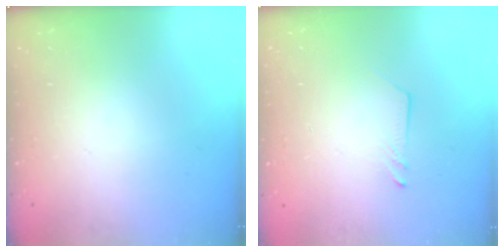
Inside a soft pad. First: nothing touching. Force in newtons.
{"total": 1.2, "press": 1.2, "slide": 0.1}